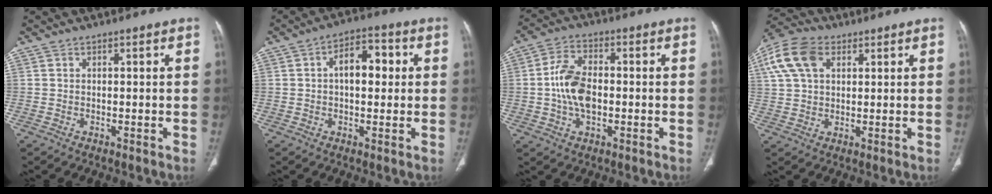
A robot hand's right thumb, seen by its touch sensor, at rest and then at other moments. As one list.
[{"total": 8.6, "force": [1.2, 4.9, 6.9], "torque": [-0.086, 0.023, 0.014]}, {"total": 9.7, "force": [-0.7, 5.7, 7.8], "torque": [-0.143, 0.014, -0.017]}, {"total": 11.8, "force": [4.4, 7.7, 7.8], "torque": [-0.165, 0.015, 0.082]}]